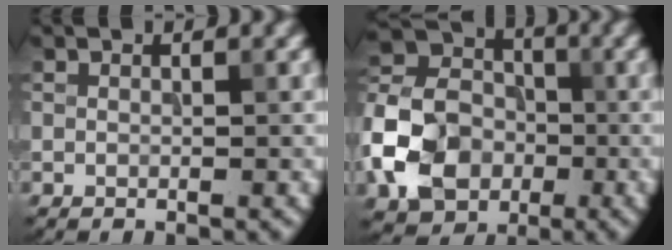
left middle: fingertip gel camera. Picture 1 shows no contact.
{"total": 8.9, "force": [-3.0, 7.0, 4.7], "torque": [-0.107, 0.004, -0.076]}